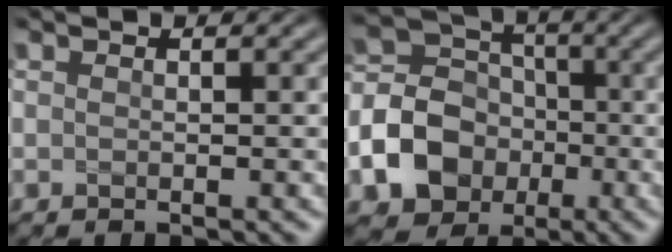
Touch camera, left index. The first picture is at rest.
{"total": 8.2, "force": [-2.6, 6.8, 3.8], "torque": [-0.073, -0.001, -0.067]}